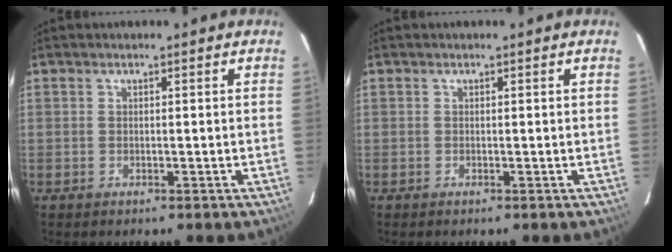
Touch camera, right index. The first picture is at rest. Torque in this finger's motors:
{"motor_torque": [-0.03, -0.06, 0.02, 0.01]}